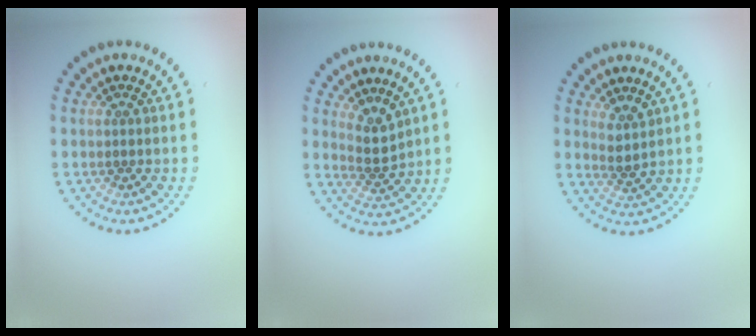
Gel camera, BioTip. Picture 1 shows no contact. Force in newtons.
{"total": 2.4, "press": 1.8, "slide": 1.6}
{"total": 1.8, "press": 1.5, "slide": 1.1}